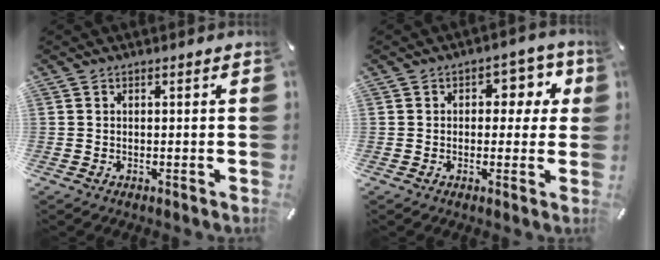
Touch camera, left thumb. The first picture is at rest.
{"total": 6.5, "force": [1.3, 4.6, 4.4], "torque": [-0.045, 0.000, 0.013]}